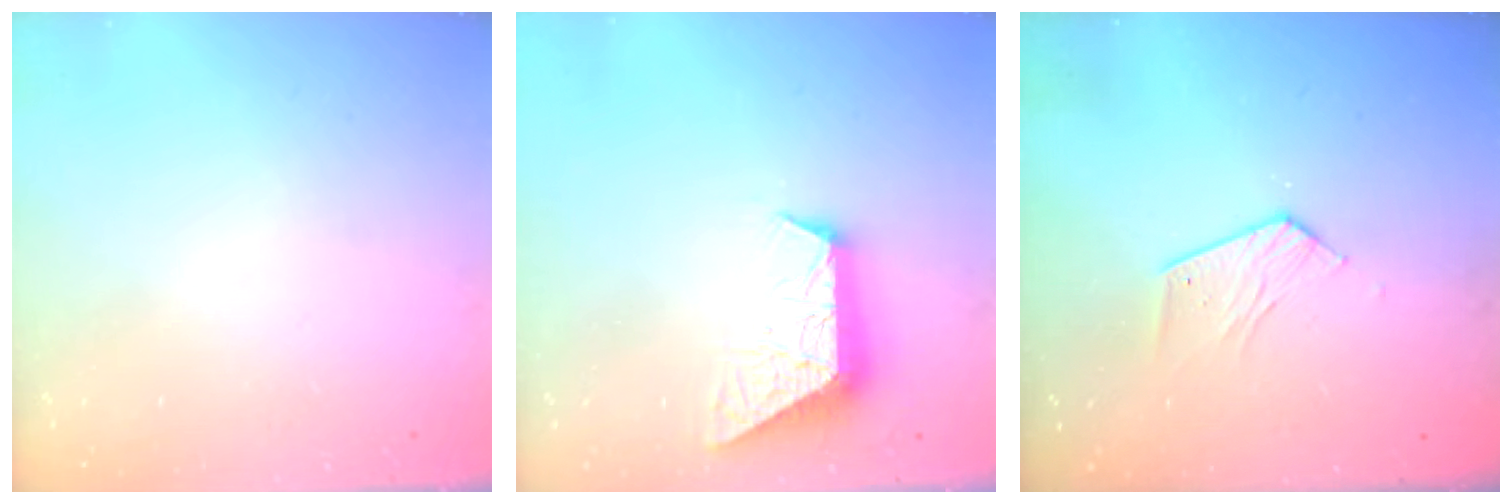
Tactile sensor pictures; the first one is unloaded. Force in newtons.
{"total": 9.8, "press": 9.8, "slide": 0.6}
{"total": 7.2, "press": 7.2, "slide": 0.4}